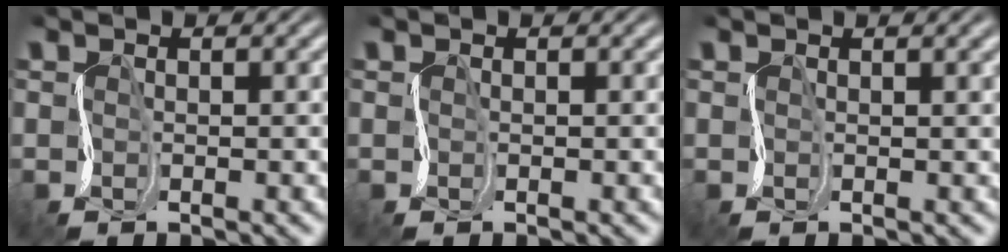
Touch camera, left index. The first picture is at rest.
{"total": 0.0}
{"total": 1.2, "force": [1.1, 0.1, 0.4], "torque": [-0.009, 0.001, 0.003]}